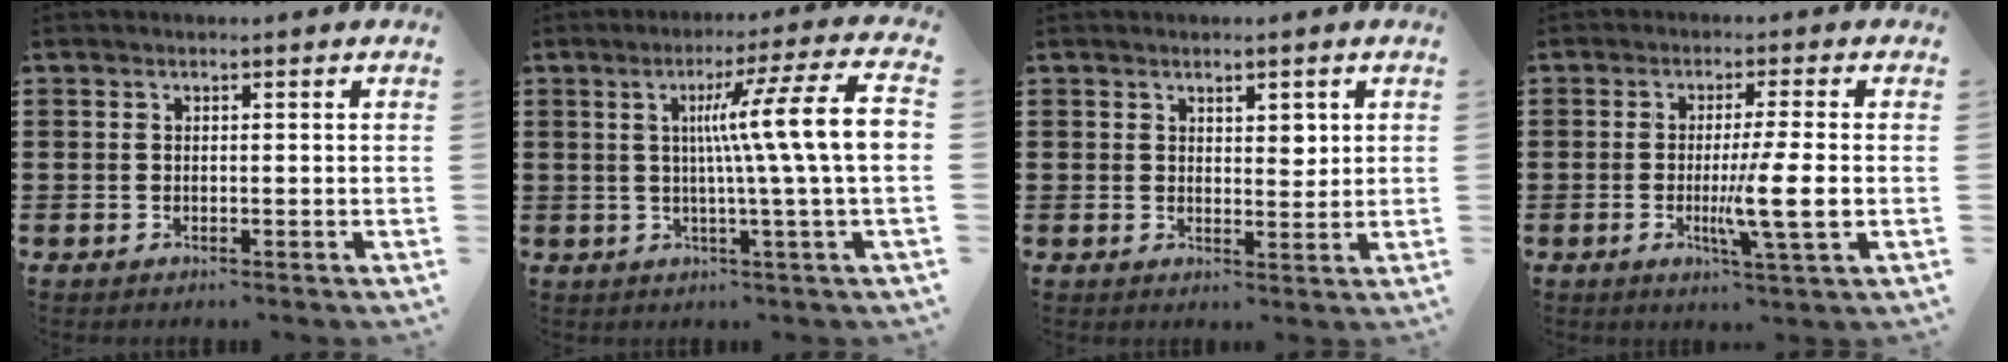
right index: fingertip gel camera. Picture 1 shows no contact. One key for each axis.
{"total": 12.7, "fx": 1.6, "fy": -0.4, "fz": 12.6, "tx": -0.215, "ty": -0.005, "tz": 0.014}
{"total": 2.7, "fx": 1.7, "fy": 1.4, "fz": 1.5, "tx": -0.016, "ty": 0.001, "tz": 0.028}
{"total": 7.9, "fx": -1.1, "fy": -0.1, "fz": 7.8, "tx": -0.139, "ty": -0.018, "tz": -0.022}